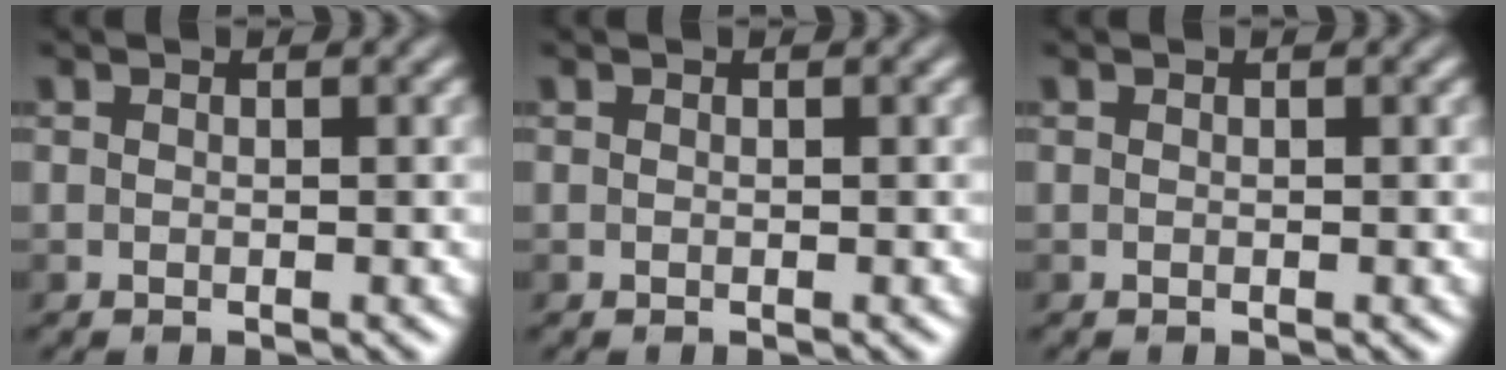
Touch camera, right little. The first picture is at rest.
{"total": 0.0}
{"total": 0.0}